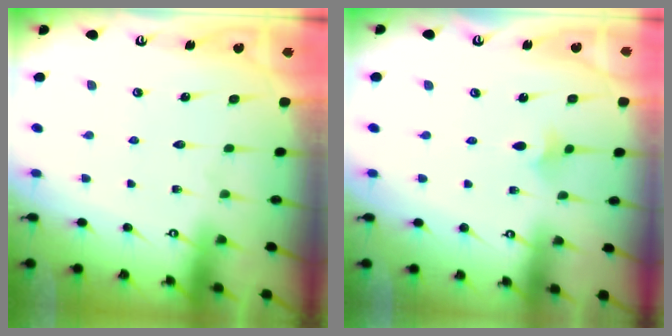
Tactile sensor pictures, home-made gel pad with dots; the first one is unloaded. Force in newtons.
{"total": 3.5, "press": 3.4, "slide": 0.7}